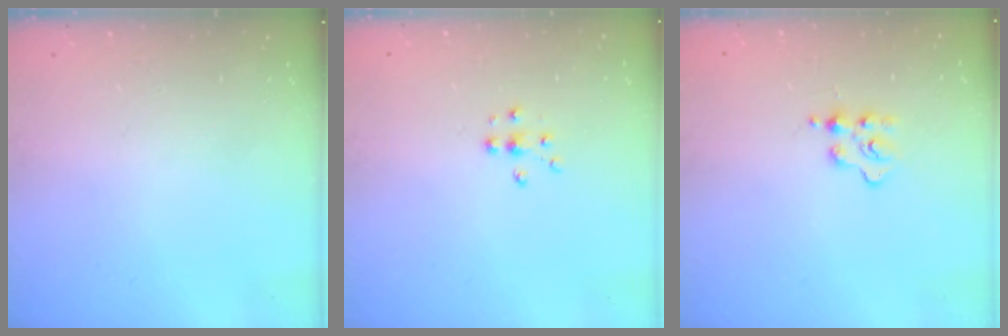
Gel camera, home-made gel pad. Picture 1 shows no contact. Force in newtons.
{"total": 5.6, "press": 5.5, "slide": 0.7}
{"total": 3.7, "press": 3.6, "slide": 0.4}